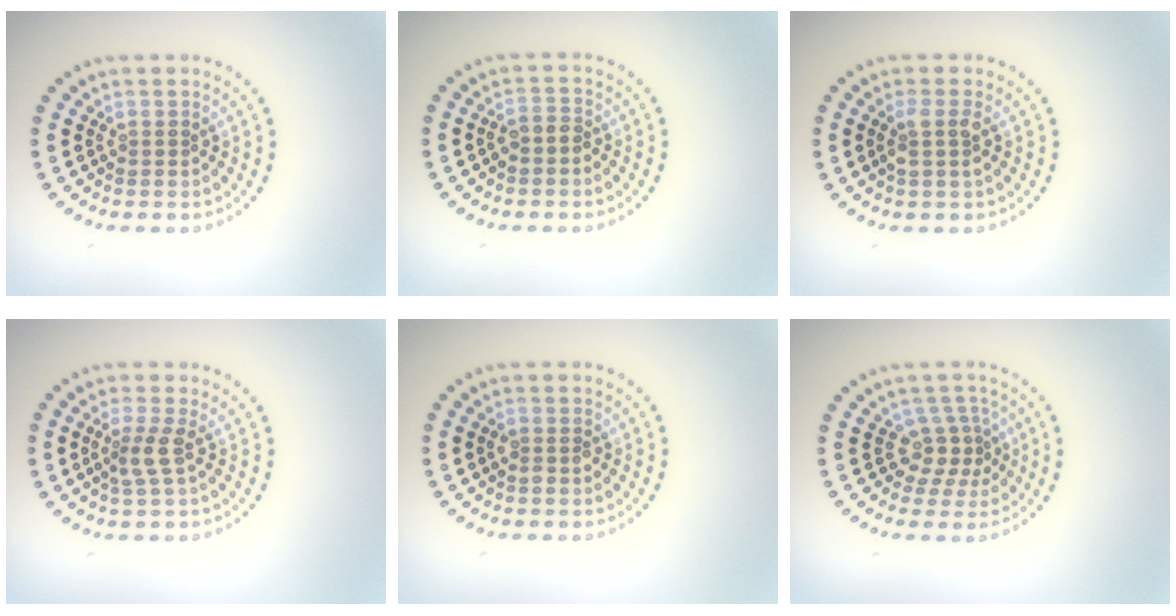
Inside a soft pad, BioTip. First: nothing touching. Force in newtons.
{"total": 1.5, "press": 1.3, "slide": 0.8}
{"total": 1.8, "press": 1.5, "slide": 0.9}
{"total": 2.0, "press": 1.6, "slide": 1.3}
{"total": 1.0, "press": 1.0, "slide": 0.2}
{"total": 2.9, "press": 2.0, "slide": 2.0}